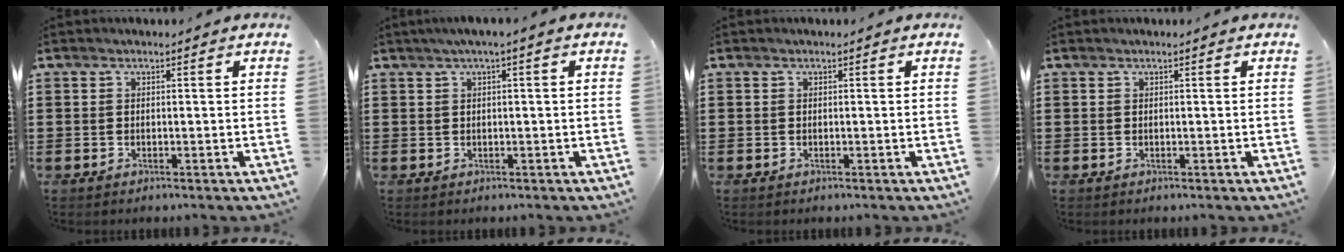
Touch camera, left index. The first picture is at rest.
{"total": 1.4, "force": [0.1, 0.0, 1.4], "torque": [-0.022, -0.003, 0.003]}
{"total": 0.0}
{"total": 0.0}